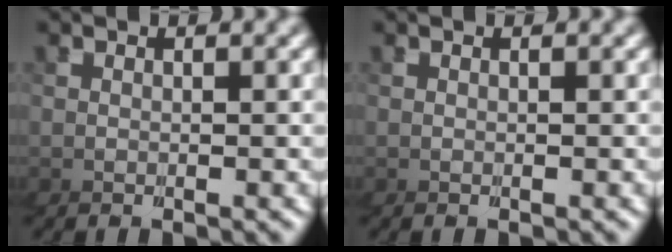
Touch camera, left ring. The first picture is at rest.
{"total": 0.0}